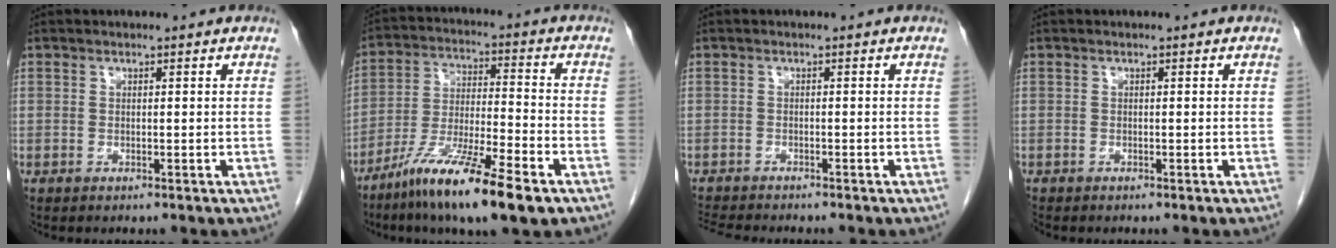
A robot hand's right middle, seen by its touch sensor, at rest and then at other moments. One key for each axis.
{"total": 15.1, "fx": -9.4, "fy": 1.2, "fz": 11.7, "tx": -0.230, "ty": -0.039, "tz": -0.171}
{"total": 5.4, "fx": -5.1, "fy": 0.4, "fz": 1.8, "tx": -0.034, "ty": -0.015, "tz": -0.083}
{"total": 0.0}